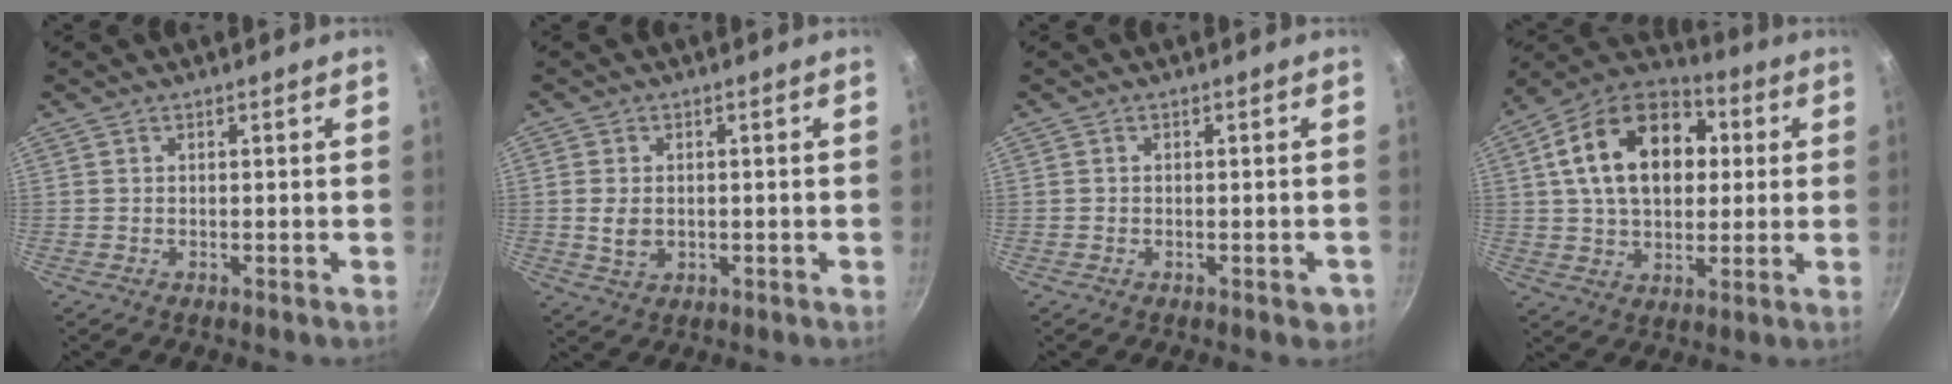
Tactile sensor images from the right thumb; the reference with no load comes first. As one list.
[{"total": 4.1, "force": [-0.1, 3.0, 2.7], "torque": [-0.047, 0.001, 0.001]}, {"total": 2.2, "force": [-1.0, 1.2, 1.5], "torque": [-0.007, 0.010, -0.009]}, {"total": 20.5, "force": [4.0, 13.8, 14.6], "torque": [-0.217, 0.022, 0.052]}]